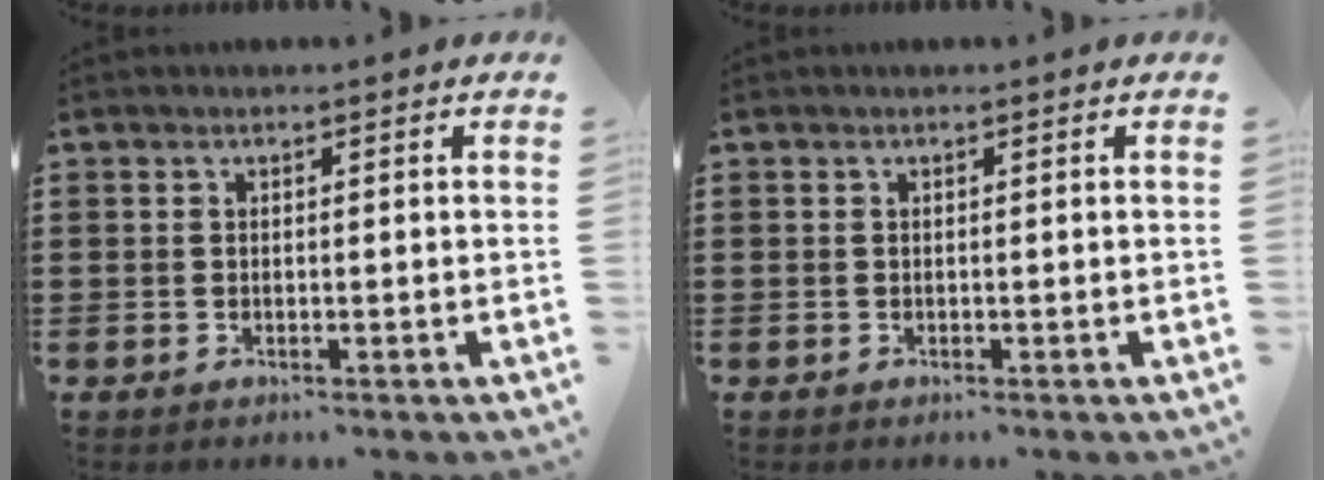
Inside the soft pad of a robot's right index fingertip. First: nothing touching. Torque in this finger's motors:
{"motor_torque": [0.32, 0.32, 0.00, 0.00]}